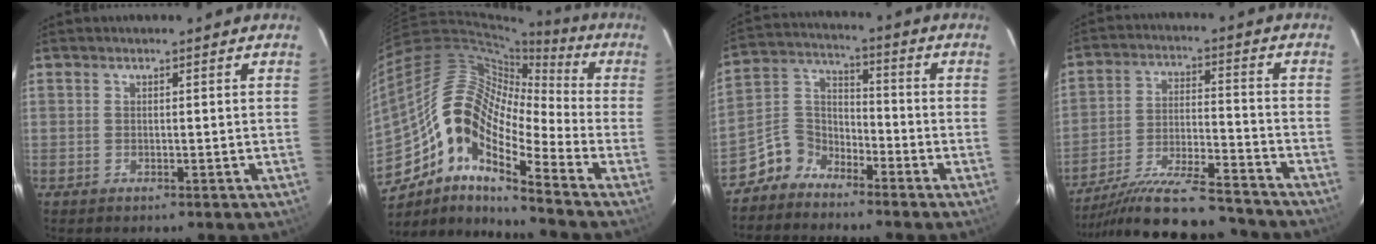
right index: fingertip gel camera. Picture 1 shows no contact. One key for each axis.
{"total": 16.2, "fx": -7.7, "fy": 5.6, "fz": 13.1, "tx": -0.213, "ty": 0.001, "tz": -0.167}
{"total": 6.6, "fx": -5.1, "fy": 4.1, "fz": 0.9, "tx": -0.030, "ty": 0.039, "tz": -0.120}
{"total": 20.7, "fx": -18.5, "fy": 2.9, "fz": 8.7, "tx": -0.169, "ty": -0.031, "tz": -0.287}